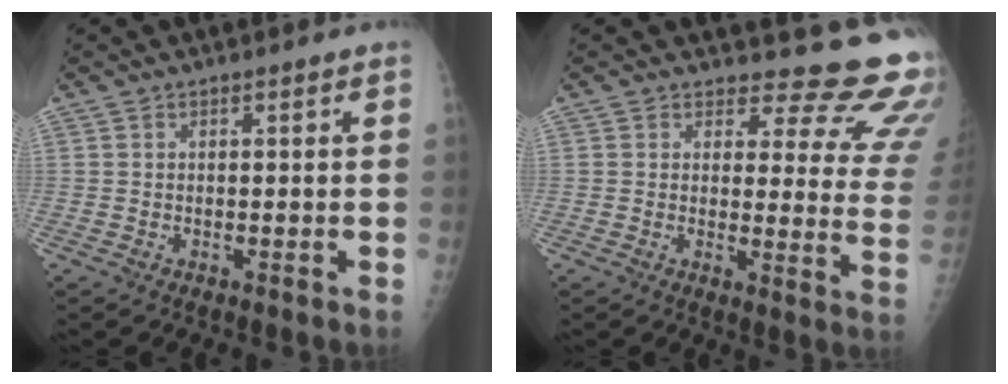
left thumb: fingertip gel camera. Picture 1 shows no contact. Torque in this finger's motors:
{"motor_torque": [0.29, 0.33, -0.11, -0.13, 0.06]}